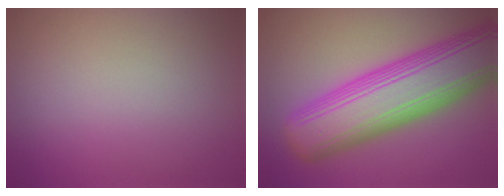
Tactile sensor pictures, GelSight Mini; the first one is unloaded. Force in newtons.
{"total": 12.0, "press": 12.0, "slide": 0.6}